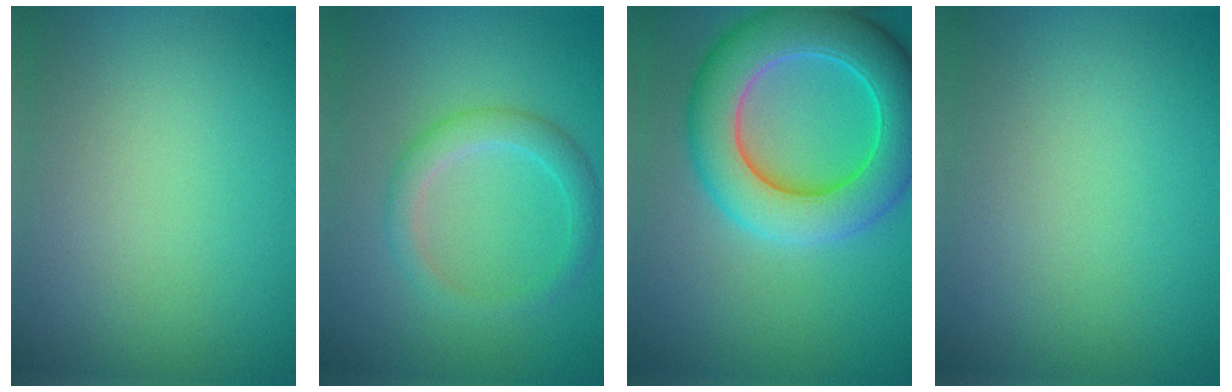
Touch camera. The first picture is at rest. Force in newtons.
{"total": 2.7, "press": 2.7, "slide": 0.1}
{"total": 9.2, "press": 9.2, "slide": 0.3}
{"total": 0.0}